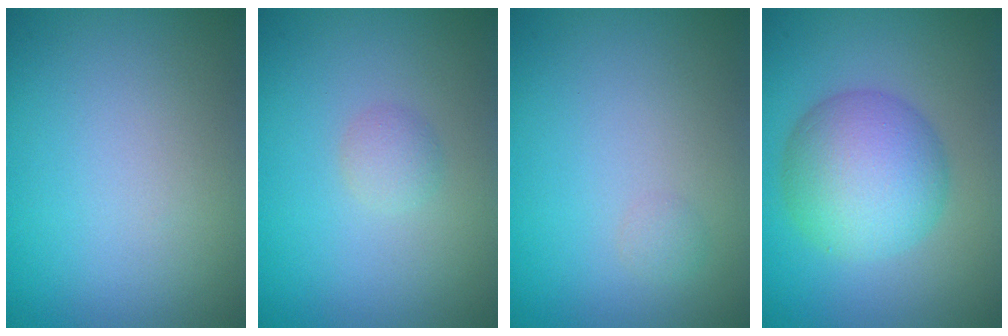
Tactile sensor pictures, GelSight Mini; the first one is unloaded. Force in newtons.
{"total": 1.2, "press": 1.2, "slide": 0.0}
{"total": 0.6, "press": 0.6, "slide": 0.0}
{"total": 7.0, "press": 7.0, "slide": 0.1}